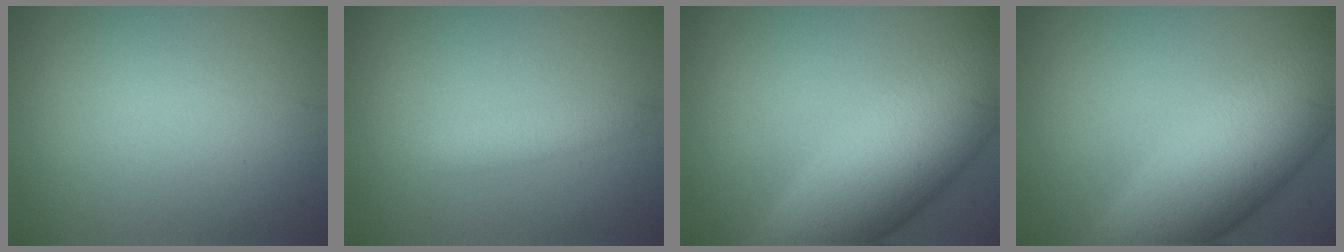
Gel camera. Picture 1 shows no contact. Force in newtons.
{"total": 1.7, "press": 1.7, "slide": 0.1}
{"total": 11.5, "press": 11.5, "slide": 0.3}
{"total": 11.5, "press": 11.5, "slide": 0.3}